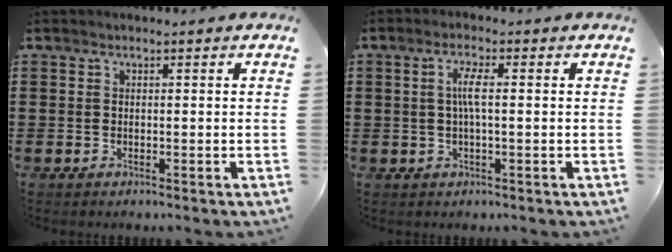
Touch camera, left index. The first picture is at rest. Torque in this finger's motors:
{"motor_torque": [-0.01, 0.07, 0.00, 0.00]}